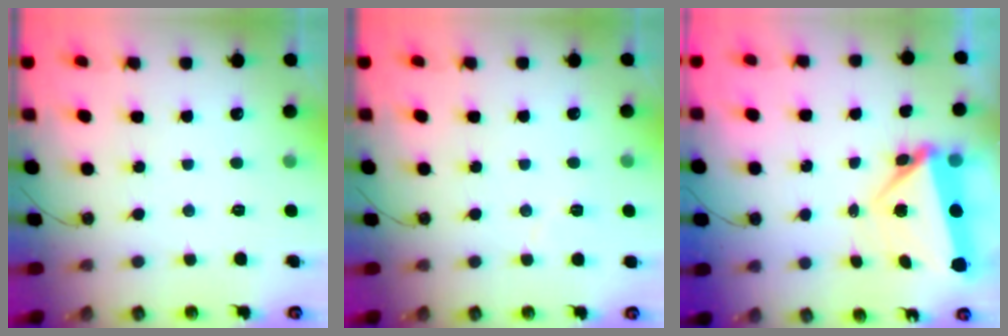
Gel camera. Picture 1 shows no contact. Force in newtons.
{"total": 4.6, "press": 4.3, "slide": 1.8}
{"total": 7.3, "press": 6.2, "slide": 3.9}